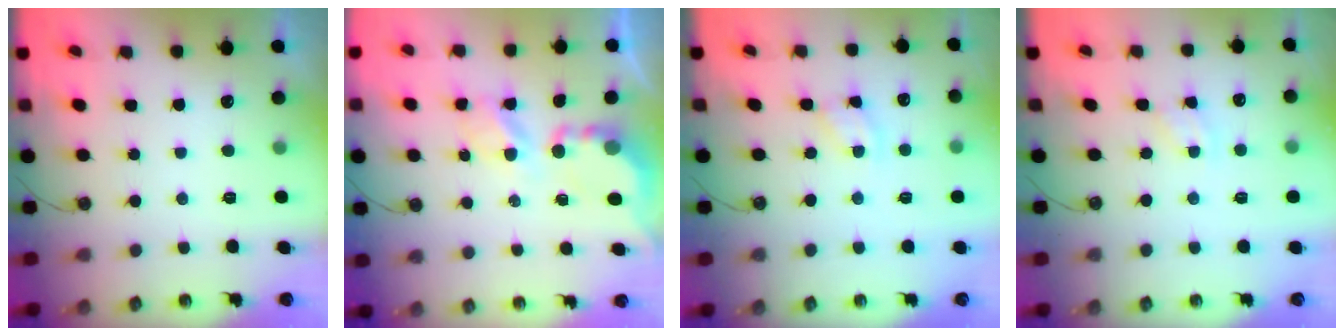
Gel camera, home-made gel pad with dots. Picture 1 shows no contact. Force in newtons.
{"total": 6.8, "press": 6.7, "slide": 0.5}
{"total": 4.2, "press": 4.2, "slide": 0.5}
{"total": 2.0, "press": 2.0, "slide": 0.3}